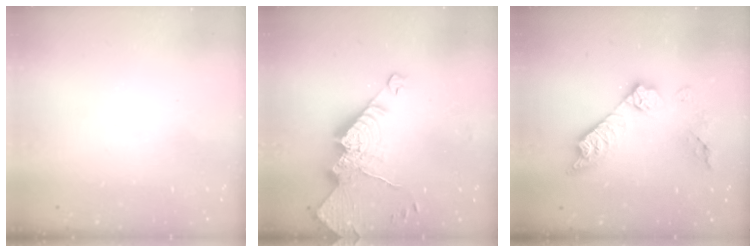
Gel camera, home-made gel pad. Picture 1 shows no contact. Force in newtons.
{"total": 18.6, "press": 18.5, "slide": 2.0}
{"total": 12.7, "press": 12.7, "slide": 0.7}